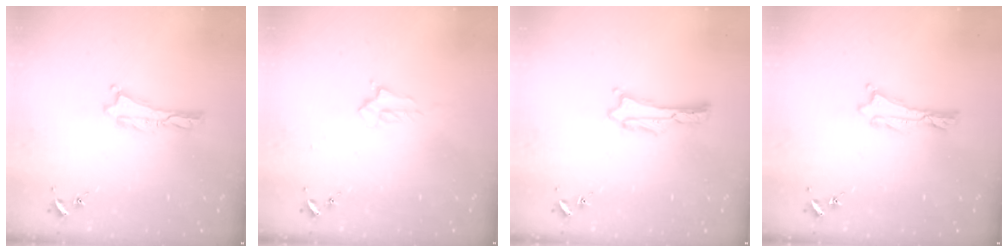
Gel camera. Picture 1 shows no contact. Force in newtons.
{"total": 1.7, "press": 1.6, "slide": 0.2}
{"total": 0.0}
{"total": 0.0}